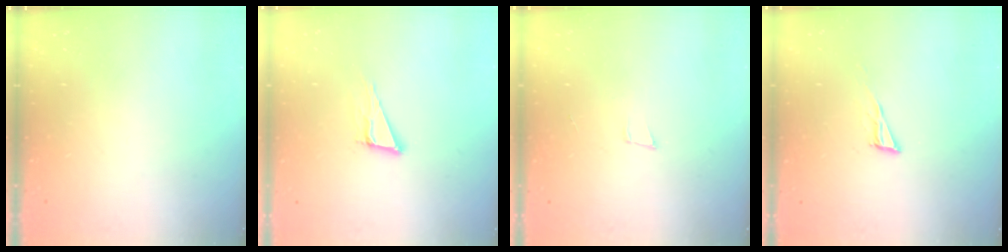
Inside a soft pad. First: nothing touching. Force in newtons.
{"total": 6.8, "press": 6.2, "slide": 2.8}
{"total": 3.3, "press": 1.9, "slide": 2.7}
{"total": 5.7, "press": 5.5, "slide": 1.4}